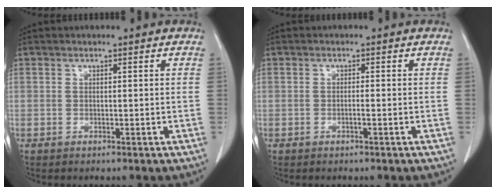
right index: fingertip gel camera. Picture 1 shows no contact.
{"total": 0.9, "force": [-0.4, 0.0, 0.8], "torque": [-0.015, 0.001, -0.006]}